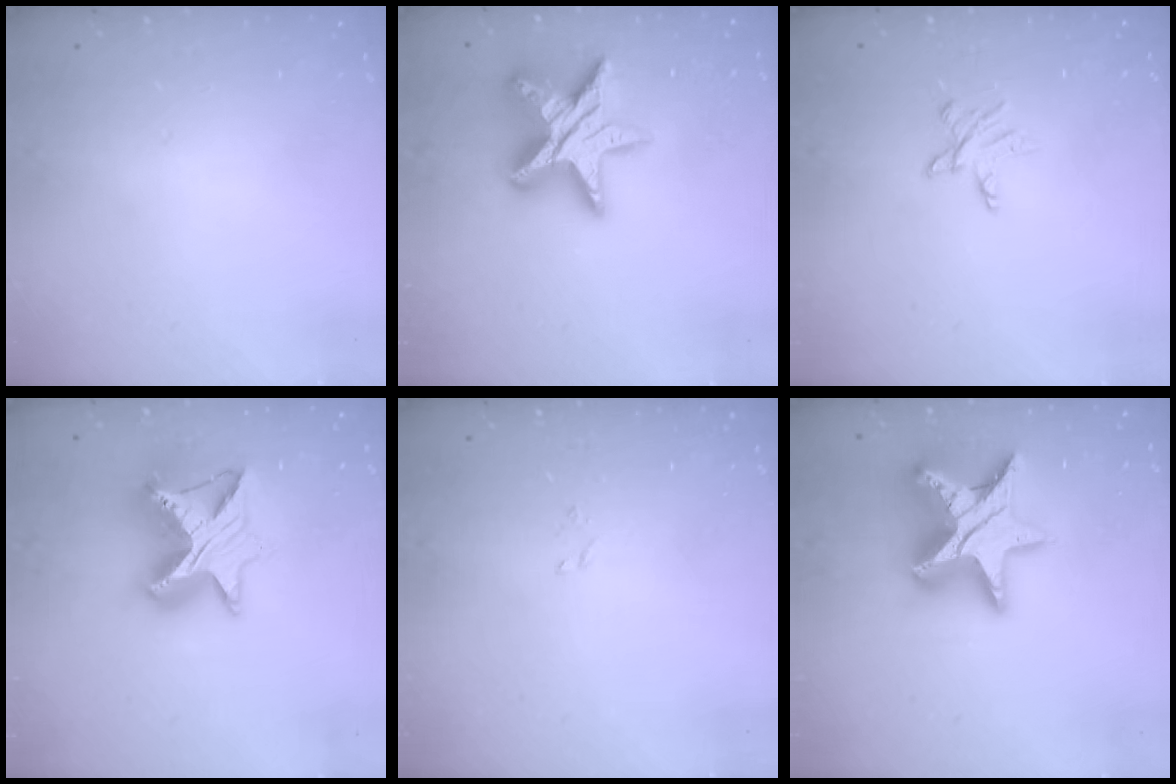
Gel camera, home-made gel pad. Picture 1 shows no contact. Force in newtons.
{"total": 17.3, "press": 17.2, "slide": 1.5}
{"total": 5.5, "press": 5.4, "slide": 0.5}
{"total": 13.3, "press": 13.3, "slide": 0.8}
{"total": 1.6, "press": 1.5, "slide": 0.3}
{"total": 18.3, "press": 18.3, "slide": 1.3}